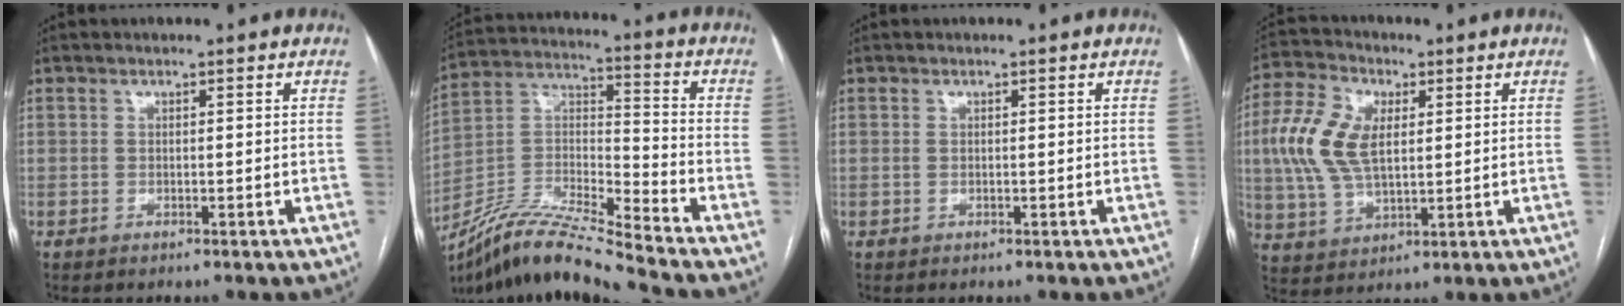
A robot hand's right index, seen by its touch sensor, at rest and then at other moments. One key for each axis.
{"total": 14.5, "fx": -13.3, "fy": -1.2, "fz": 5.8, "tx": -0.111, "ty": 0.016, "tz": -0.248}
{"total": 0.0}
{"total": 11.7, "fx": 2.0, "fy": 6.2, "fz": 9.7, "tx": -0.232, "ty": 0.019, "tz": 0.042}